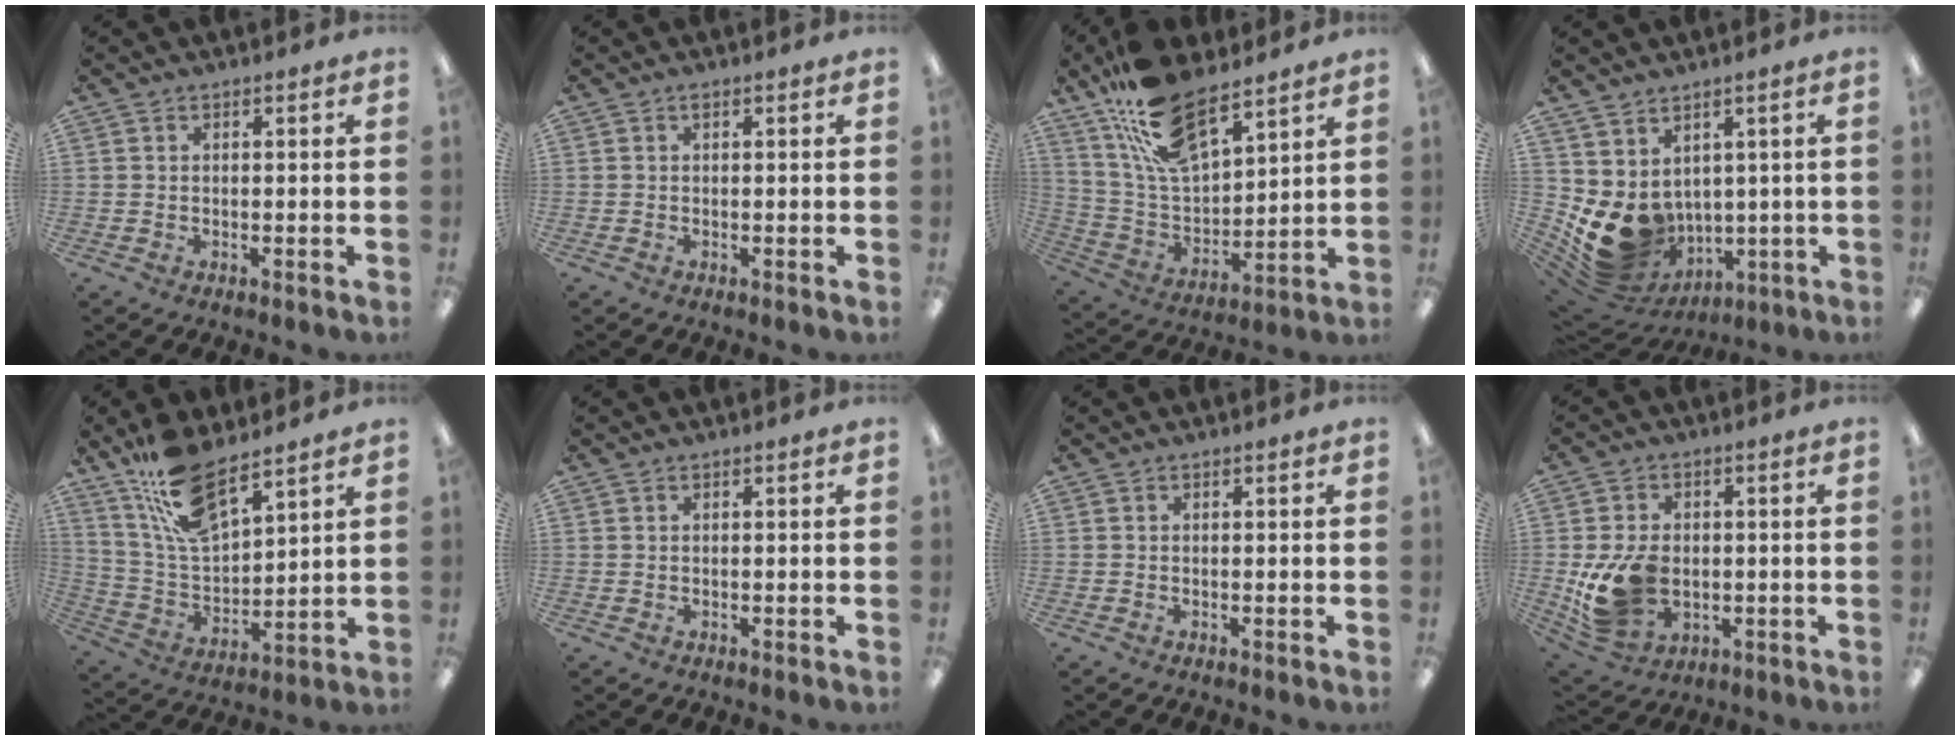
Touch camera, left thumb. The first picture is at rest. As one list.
[{"total": 0.5, "force": [0.3, 0.1, 0.4], "torque": [-0.009, 0.003, 0.005]}, {"total": 18.3, "force": [13.1, 7.6, 10.4], "torque": [-0.217, -0.064, 0.236]}, {"total": 9.9, "force": [1.0, 8.5, 5.0], "torque": [-0.116, -0.039, 0.030]}, {"total": 15.0, "force": [10.9, 5.6, 8.6], "torque": [-0.171, -0.052, 0.198]}, {"total": 0.0}, {"total": 0.0}, {"total": 12.8, "force": [-1.8, 9.3, 8.7], "torque": [-0.178, 0.003, -0.028]}]